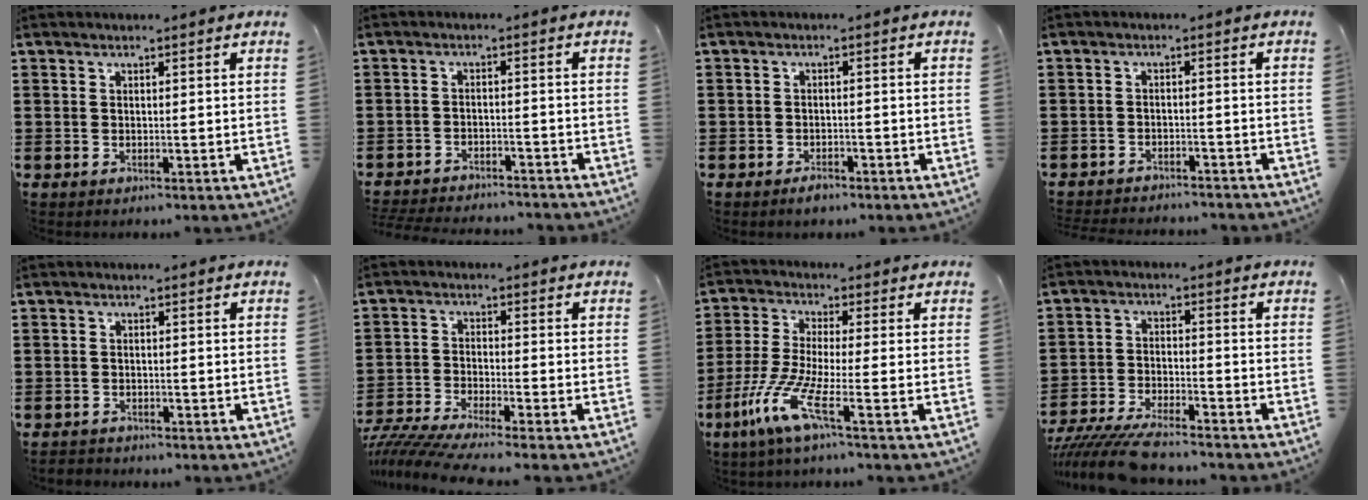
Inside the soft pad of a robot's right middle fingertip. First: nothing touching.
{"total": 3.5, "force": [-3.5, 0.3, 0.2], "torque": [-0.014, -0.003, -0.076]}
{"total": 1.8, "force": [-1.6, 0.7, 0.4], "torque": [-0.012, -0.001, -0.032]}
{"total": 2.6, "force": [-2.6, 0.2, -0.1], "torque": [-0.006, -0.001, -0.055]}
{"total": 1.3, "force": [-1.2, 0.4, -0.2], "torque": [-0.001, 0.002, -0.028]}
{"total": 5.6, "force": [-5.4, -0.4, 1.5], "torque": [-0.052, -0.022, -0.113]}
{"total": 8.0, "force": [-3.9, 0.8, 7.0], "torque": [-0.172, -0.018, -0.081]}
{"total": 7.2, "force": [-6.8, 0.6, 2.4], "torque": [-0.057, -0.004, -0.133]}